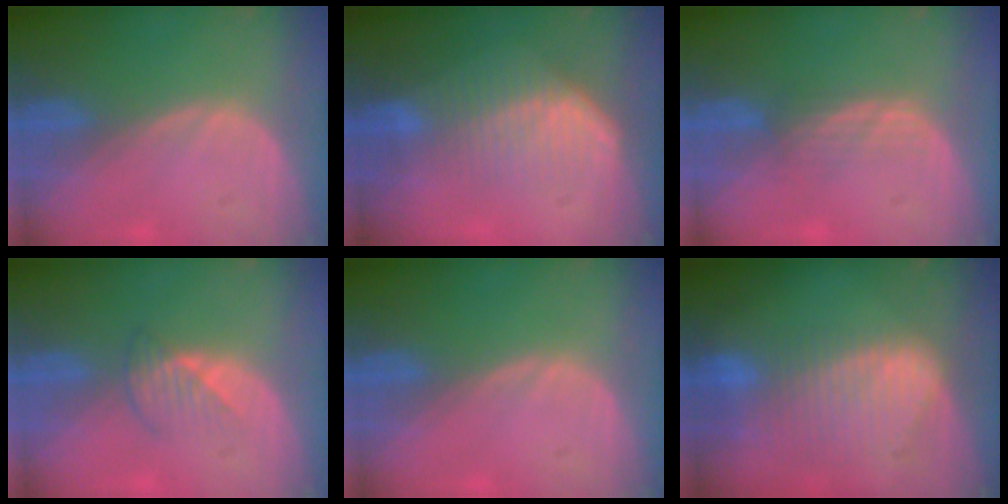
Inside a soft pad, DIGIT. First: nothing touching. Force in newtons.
{"total": 7.6, "press": 6.5, "slide": 3.9}
{"total": 2.8, "press": 2.5, "slide": 1.2}
{"total": 3.0, "press": 2.9, "slide": 0.7}
{"total": 0.0}
{"total": 9.1, "press": 8.0, "slide": 4.4}